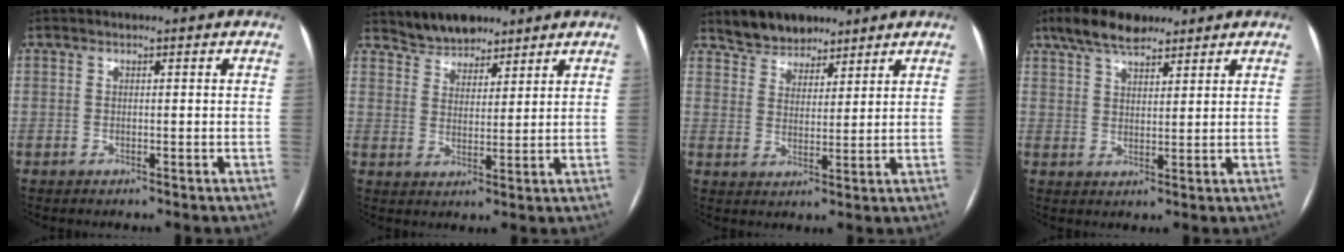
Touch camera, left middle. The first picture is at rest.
{"total": 5.7, "force": [5.0, 2.4, 1.2], "torque": [-0.022, 0.009, 0.094]}
{"total": 6.0, "force": [5.1, 3.0, 1.2], "torque": [-0.019, 0.009, 0.093]}
{"total": 7.6, "force": [5.8, 2.8, 4.0], "torque": [-0.077, 0.018, 0.105]}